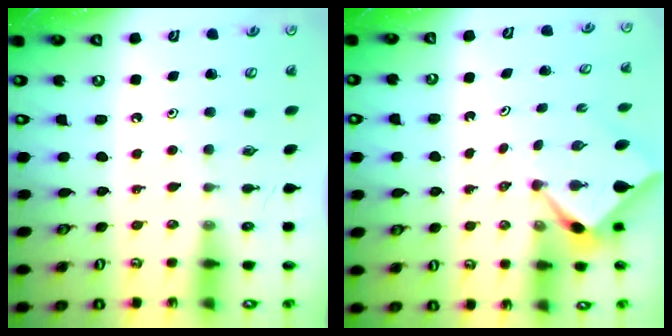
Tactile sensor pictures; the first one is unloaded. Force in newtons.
{"total": 2.4, "press": 2.3, "slide": 0.3}